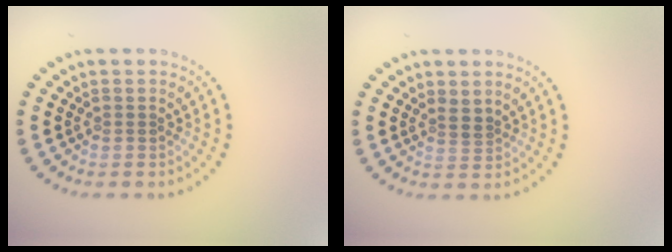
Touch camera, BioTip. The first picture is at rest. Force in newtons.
{"total": 0.9, "press": 0.7, "slide": 0.6}